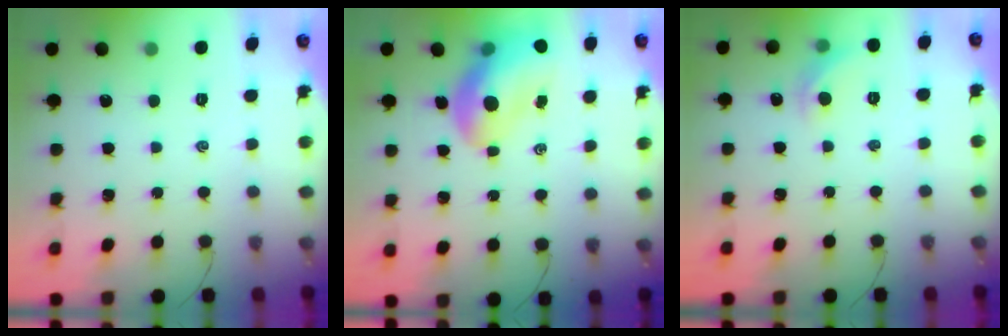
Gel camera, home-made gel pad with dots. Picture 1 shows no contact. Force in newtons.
{"total": 12.9, "press": 12.4, "slide": 3.6}
{"total": 7.0, "press": 6.9, "slide": 1.3}